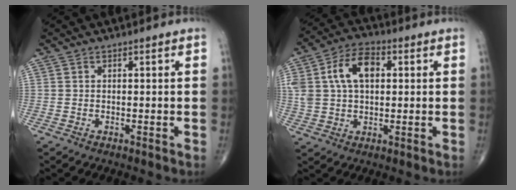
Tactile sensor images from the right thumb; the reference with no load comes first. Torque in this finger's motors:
{"motor_torque": [1.19, 1.41, 1.06, 0.28, 0.08]}